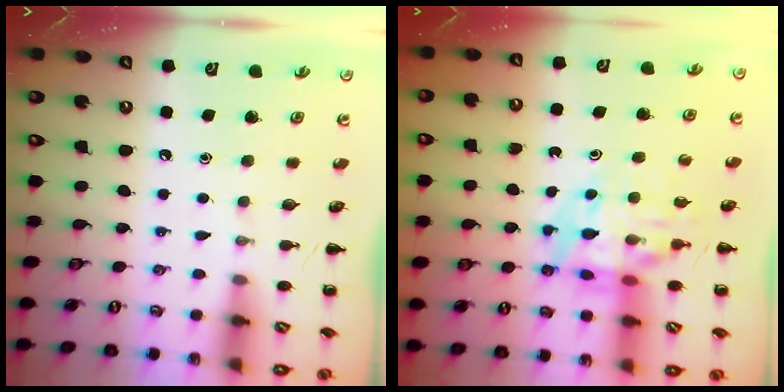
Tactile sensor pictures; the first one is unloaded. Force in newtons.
{"total": 10.3, "press": 10.0, "slide": 2.7}